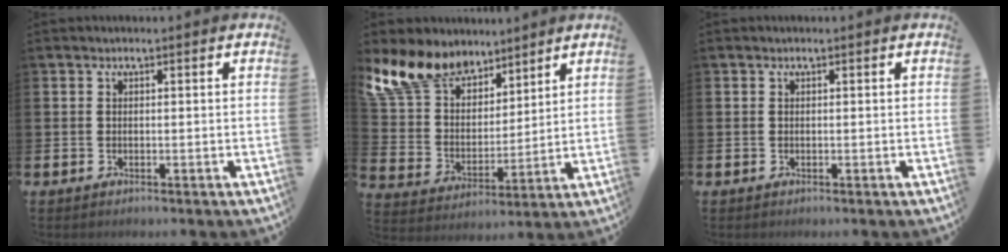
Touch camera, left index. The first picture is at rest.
{"total": 11.5, "force": [9.8, 5.6, 2.3], "torque": [-0.100, -0.050, 0.187]}
{"total": 0.0}